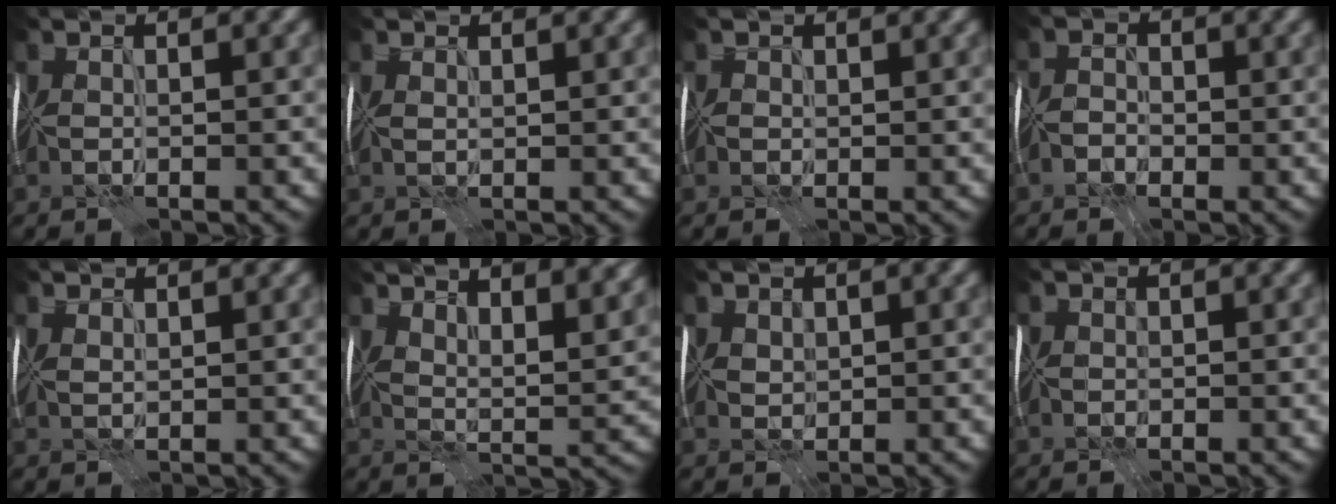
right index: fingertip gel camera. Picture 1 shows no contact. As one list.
[{"total": 1.2, "force": [0.8, 0.6, 0.6], "torque": [-0.010, 0.010, 0.006]}, {"total": 1.0, "force": [0.4, 0.9, 0.1], "torque": [-0.004, 0.004, 0.000]}, {"total": 1.6, "force": [-1.6, 0.1, -0.2], "torque": [0.011, 0.003, -0.031]}, {"total": 1.3, "force": [1.2, 0.4, 0.5], "torque": [-0.013, 0.008, 0.017]}, {"total": 12.2, "force": [7.7, 4.7, 8.2], "torque": [-0.107, 0.037, 0.088]}, {"total": 1.8, "force": [1.2, 1.3, 0.4], "torque": [-0.012, 0.012, 0.022]}, {"total": 1.3, "force": [-0.1, 1.2, 0.3], "torque": [0.003, 0.010, -0.008]}]